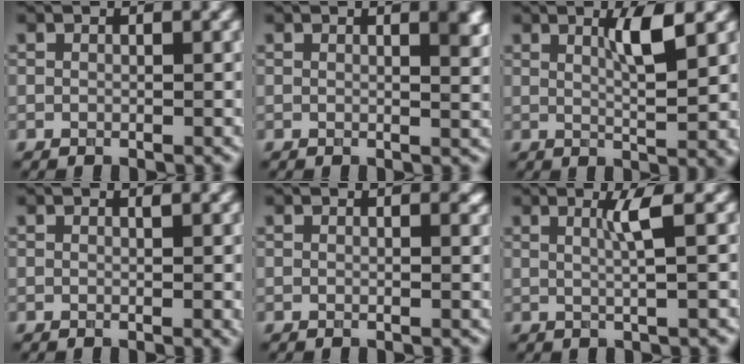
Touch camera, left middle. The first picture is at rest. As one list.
[{"total": 2.6, "force": [1.1, 0.9, 2.2], "torque": [-0.016, 0.001, 0.013]}, {"total": 4.4, "force": [1.5, 0.7, 4.1], "torque": [-0.066, -0.007, 0.026]}, {"total": 0.9, "force": [0.3, 0.2, 0.8], "torque": [-0.010, -0.002, 0.004]}, {"total": 0.8, "force": [0.4, 0.2, 0.6], "torque": [-0.006, -0.003, 0.006]}, {"total": 2.4, "force": [0.6, 0.3, 2.3], "torque": [-0.042, 0.001, 0.007]}]